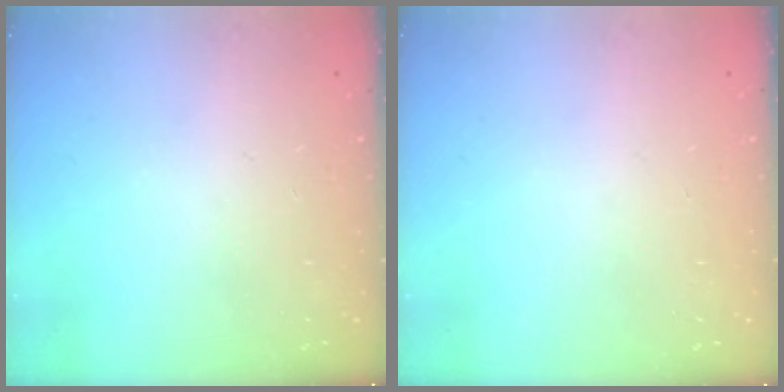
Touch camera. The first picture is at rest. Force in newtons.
{"total": 0.0}